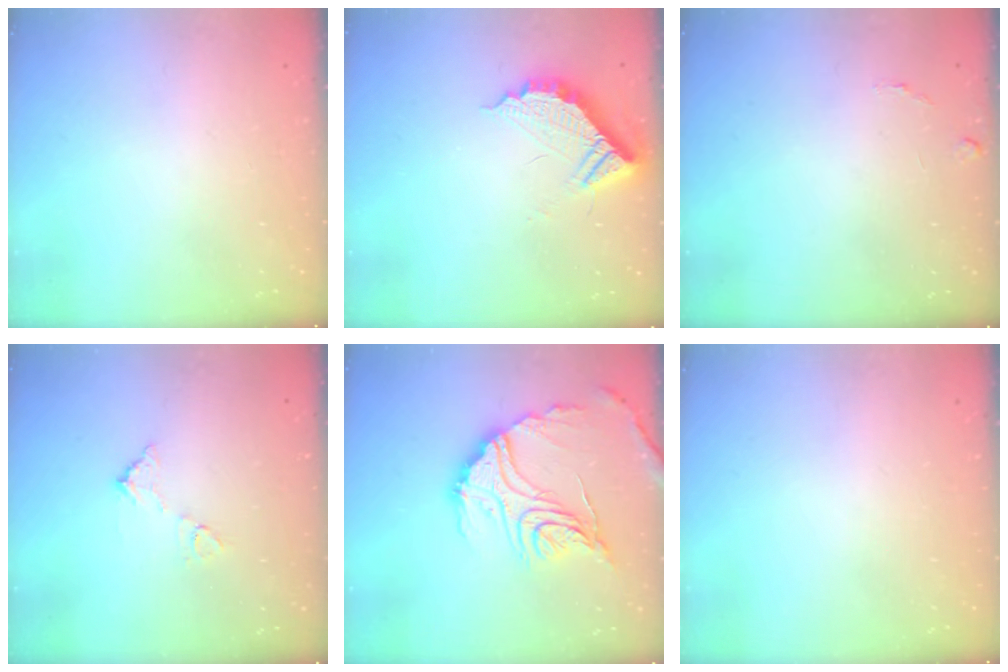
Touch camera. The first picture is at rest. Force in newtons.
{"total": 11.1, "press": 11.1, "slide": 0.4}
{"total": 4.5, "press": 4.5, "slide": 0.3}
{"total": 6.3, "press": 6.3, "slide": 0.3}
{"total": 22.4, "press": 22.3, "slide": 2.2}
{"total": 0.0}